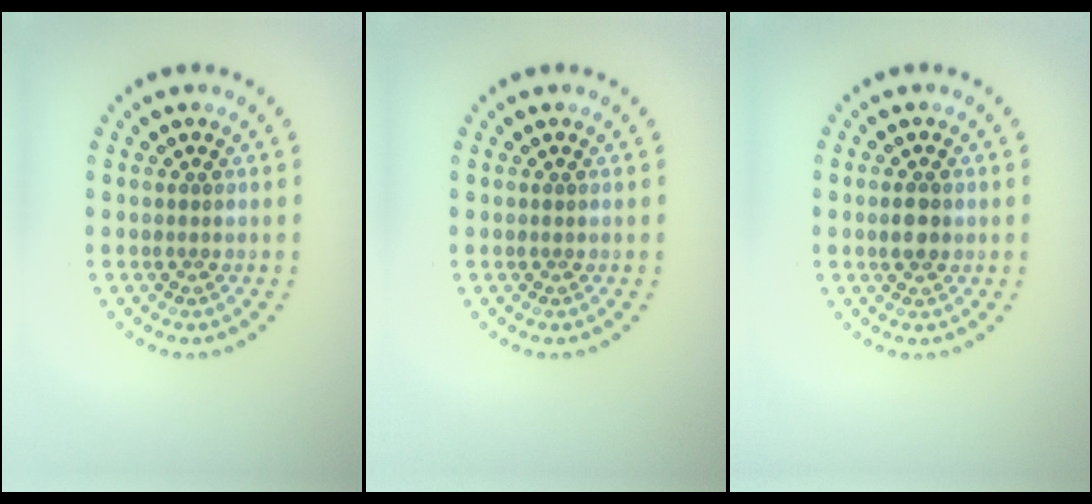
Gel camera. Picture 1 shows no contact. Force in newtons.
{"total": 0.0}
{"total": 1.8, "press": 1.8, "slide": 0.1}